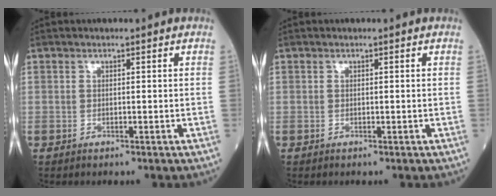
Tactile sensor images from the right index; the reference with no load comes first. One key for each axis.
{"total": 0.0}